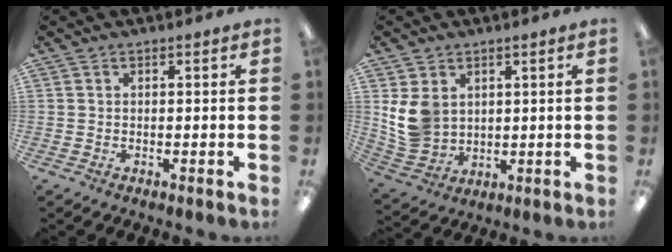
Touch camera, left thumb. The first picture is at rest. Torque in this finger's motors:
{"motor_torque": [1.32, 1.28, 0.82, -0.56, 0.07]}